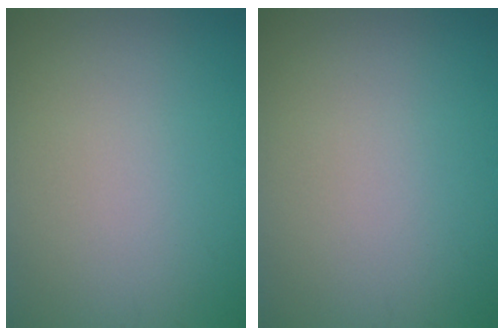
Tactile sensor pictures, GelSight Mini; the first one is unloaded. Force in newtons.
{"total": 0.0}